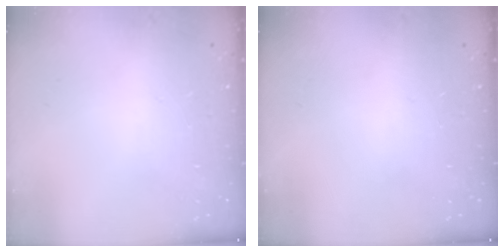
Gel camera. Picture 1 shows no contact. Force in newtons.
{"total": 0.0}